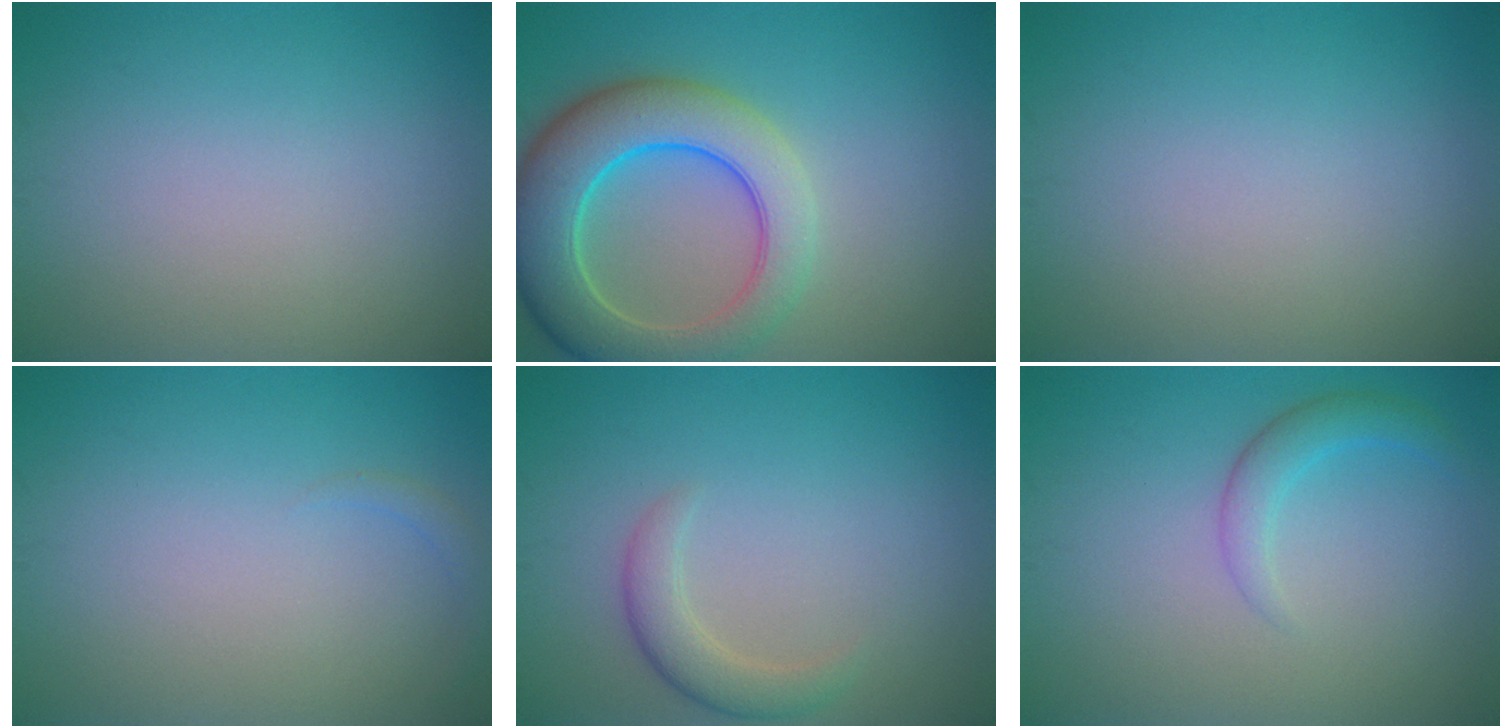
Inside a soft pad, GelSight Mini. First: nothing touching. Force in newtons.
{"total": 8.9, "press": 8.8, "slide": 0.7}
{"total": 0.0}
{"total": 0.8, "press": 0.8, "slide": 0.1}
{"total": 2.5, "press": 2.5, "slide": 0.2}
{"total": 2.2, "press": 2.2, "slide": 0.0}